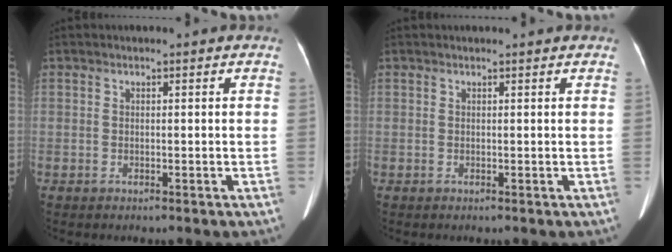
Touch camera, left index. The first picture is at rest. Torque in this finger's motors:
{"motor_torque": [0.20, -0.19, 0.00, 0.02]}